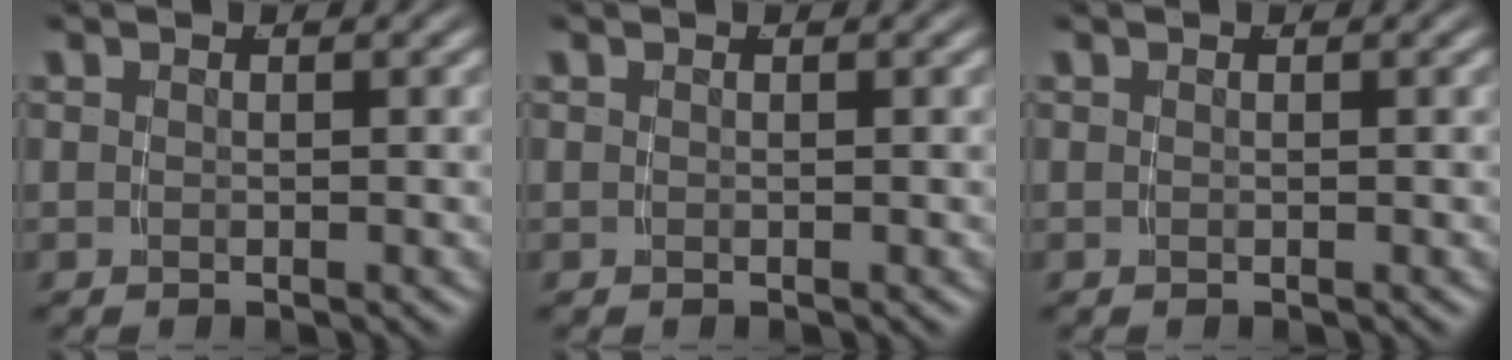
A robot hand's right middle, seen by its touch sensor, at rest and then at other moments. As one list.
[{"total": 0.0}, {"total": 0.0}]